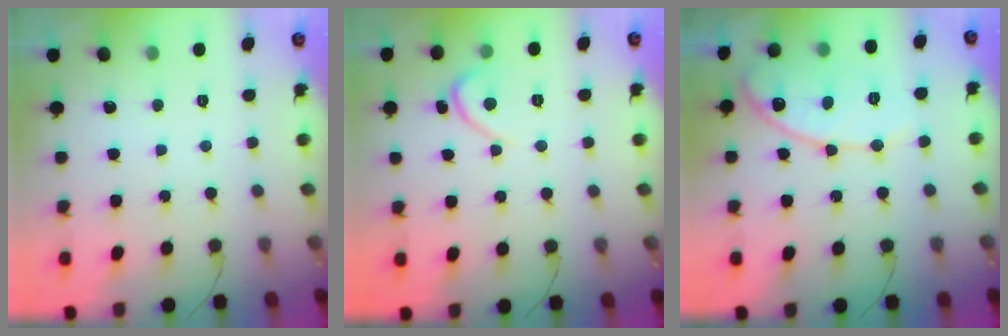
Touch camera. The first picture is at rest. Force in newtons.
{"total": 2.7, "press": 2.7, "slide": 0.2}
{"total": 12.7, "press": 12.7, "slide": 0.9}